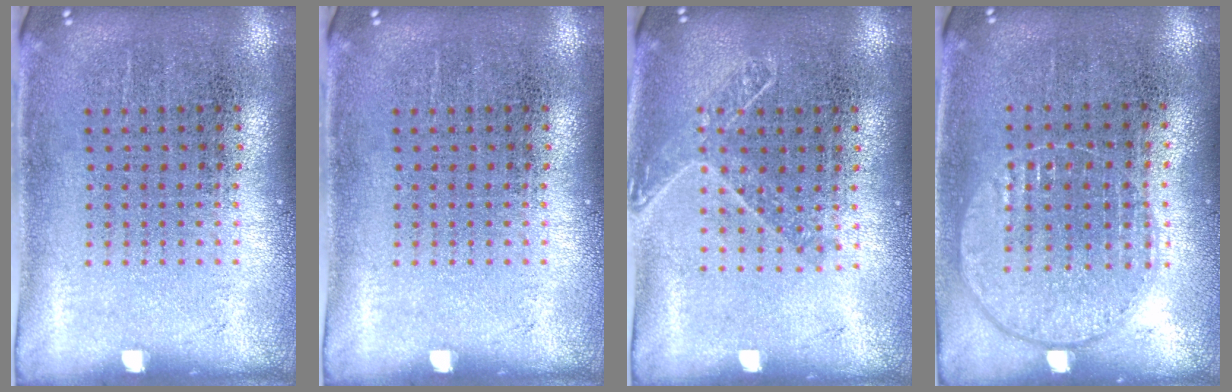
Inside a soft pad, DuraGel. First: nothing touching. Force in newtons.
{"total": 0.0}
{"total": 1.3, "press": 1.1, "slide": 0.7}
{"total": 0.9, "press": 0.9, "slide": 0.4}